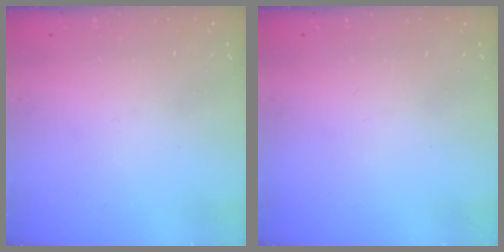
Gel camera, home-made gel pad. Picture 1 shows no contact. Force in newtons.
{"total": 0.0}